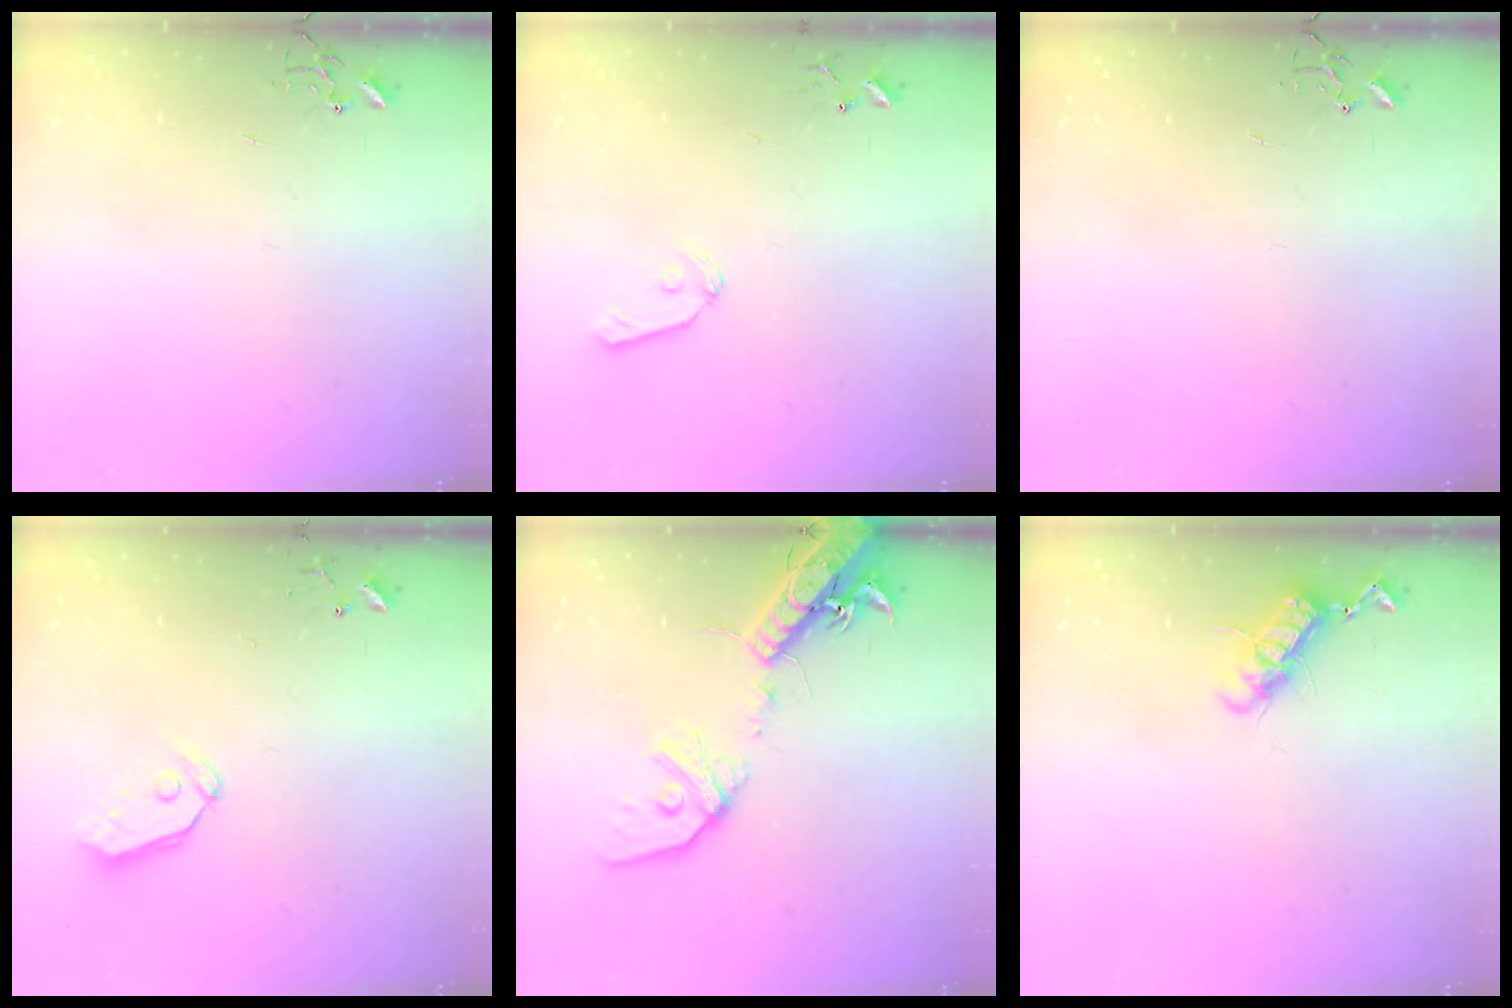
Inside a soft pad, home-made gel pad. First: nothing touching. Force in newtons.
{"total": 7.3, "press": 7.3, "slide": 0.7}
{"total": 0.0}
{"total": 4.8, "press": 4.8, "slide": 0.4}
{"total": 18.3, "press": 17.9, "slide": 3.7}
{"total": 11.1, "press": 11.1, "slide": 0.7}